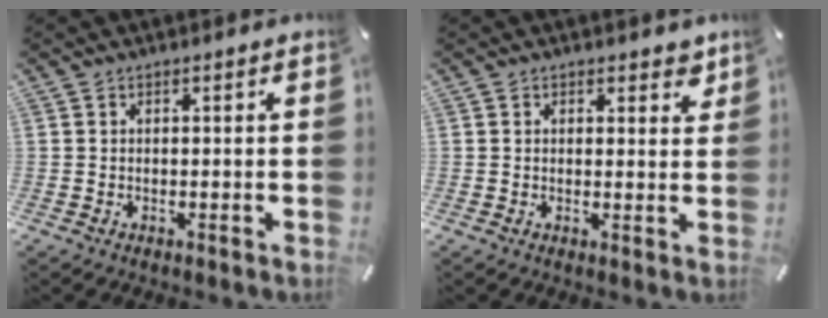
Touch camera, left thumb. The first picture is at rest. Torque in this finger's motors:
{"motor_torque": [0.35, -0.44, 0.01, 0.55, -0.05]}